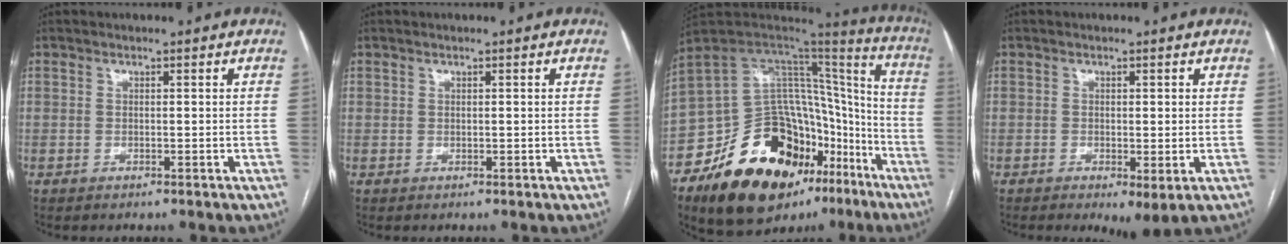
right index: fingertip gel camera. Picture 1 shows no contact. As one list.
[{"total": 0.0}, {"total": 30.0, "force": [-17.1, 16.5, 18.3], "torque": [-0.247, 0.051, -0.251]}, {"total": 3.7, "force": [-1.2, 1.3, 3.3], "torque": [-0.043, -0.008, -0.013]}]